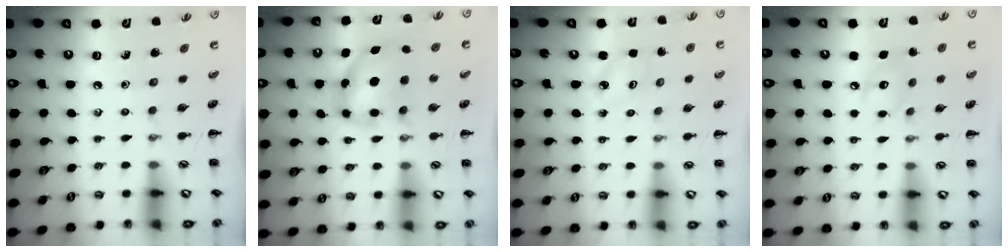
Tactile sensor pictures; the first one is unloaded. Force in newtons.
{"total": 7.5, "press": 7.4, "slide": 1.3}
{"total": 2.5, "press": 2.4, "slide": 0.6}
{"total": 7.8, "press": 7.7, "slide": 1.2}